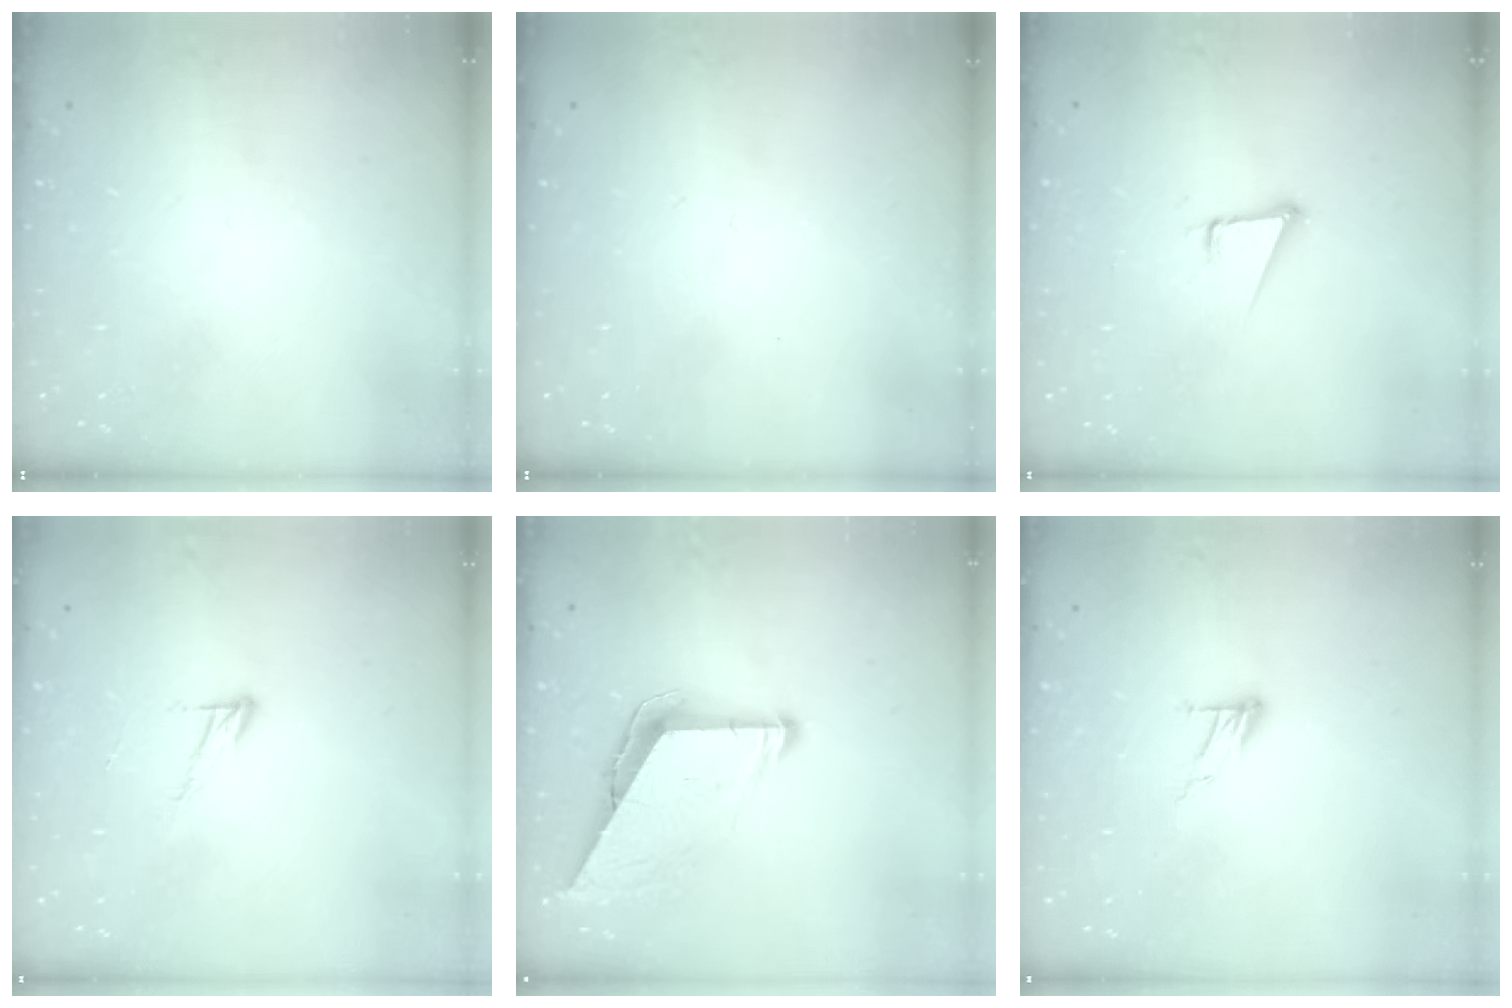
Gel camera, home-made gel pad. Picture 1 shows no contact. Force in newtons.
{"total": 0.0}
{"total": 4.3, "press": 3.4, "slide": 2.6}
{"total": 5.9, "press": 5.9, "slide": 0.3}
{"total": 8.8, "press": 8.7, "slide": 0.4}
{"total": 6.9, "press": 6.8, "slide": 0.4}